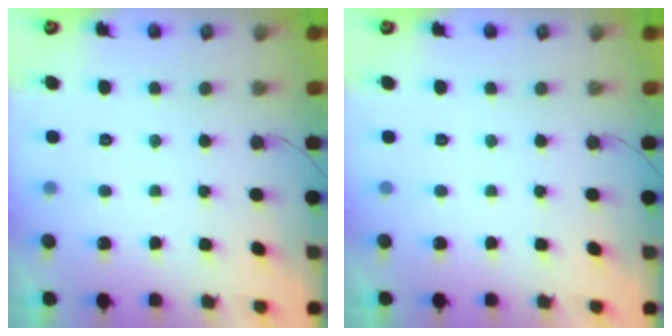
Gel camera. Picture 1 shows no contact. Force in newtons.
{"total": 1.7, "press": 1.7, "slide": 0.1}